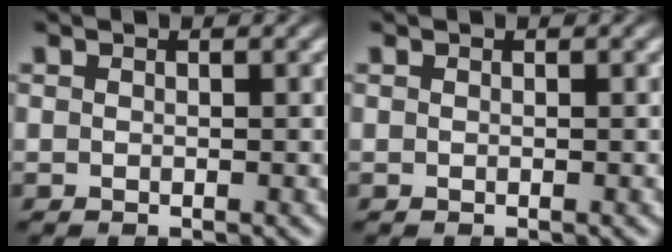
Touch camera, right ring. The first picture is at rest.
{"total": 0.0}